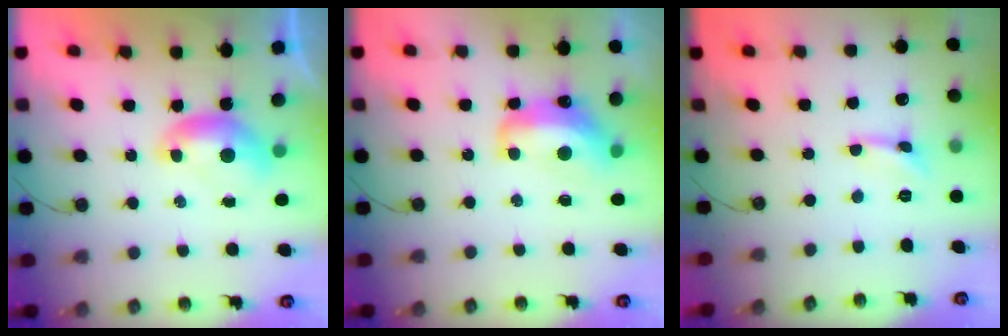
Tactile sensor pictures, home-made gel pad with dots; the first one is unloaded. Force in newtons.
{"total": 6.4, "press": 6.3, "slide": 0.9}
{"total": 0.0}